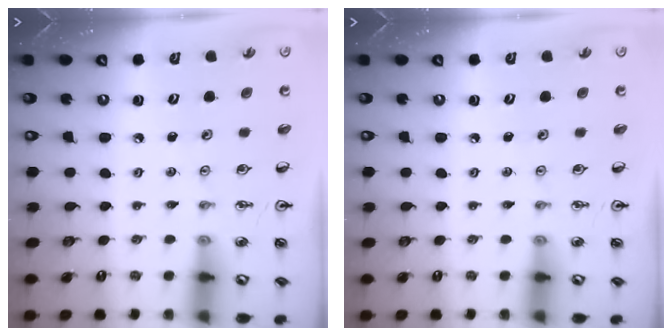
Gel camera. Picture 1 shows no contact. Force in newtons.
{"total": 0.0}